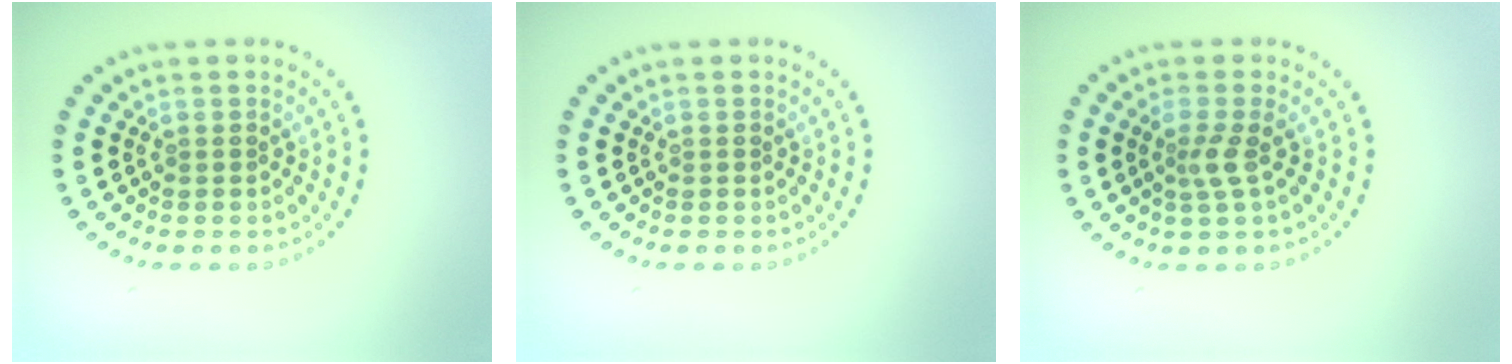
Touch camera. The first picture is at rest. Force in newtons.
{"total": 0.0}
{"total": 2.0, "press": 1.5, "slide": 1.3}